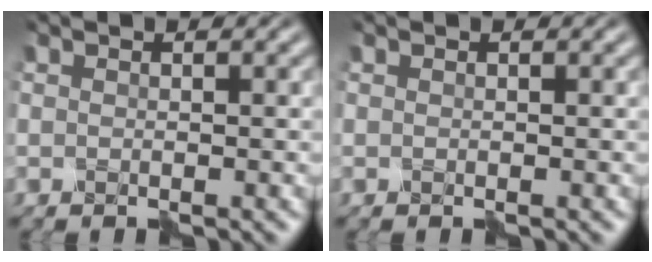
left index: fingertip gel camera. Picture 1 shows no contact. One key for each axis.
{"total": 0.0}